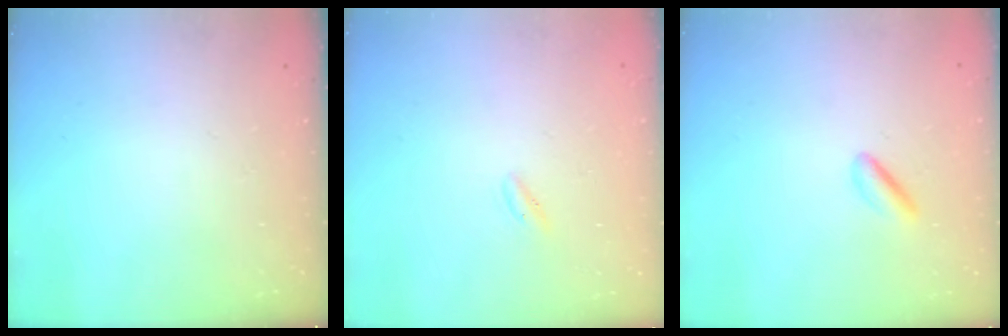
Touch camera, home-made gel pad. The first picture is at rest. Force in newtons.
{"total": 0.0}
{"total": 2.5, "press": 2.3, "slide": 1.0}